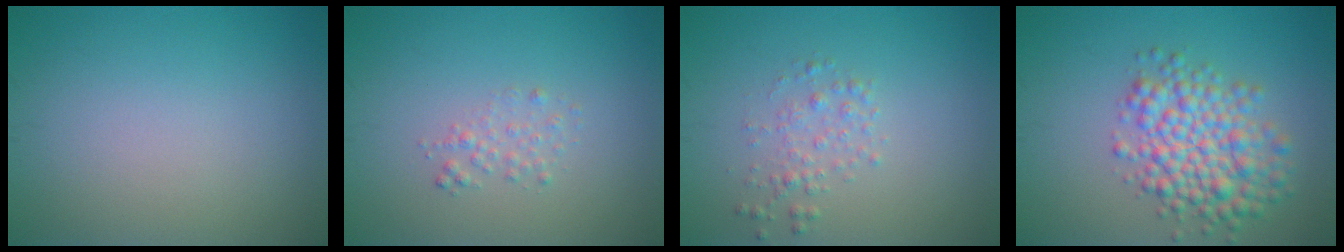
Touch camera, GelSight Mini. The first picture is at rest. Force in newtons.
{"total": 1.2, "press": 1.2, "slide": 0.0}
{"total": 1.6, "press": 1.6, "slide": 0.0}
{"total": 5.9, "press": 5.9, "slide": 0.1}